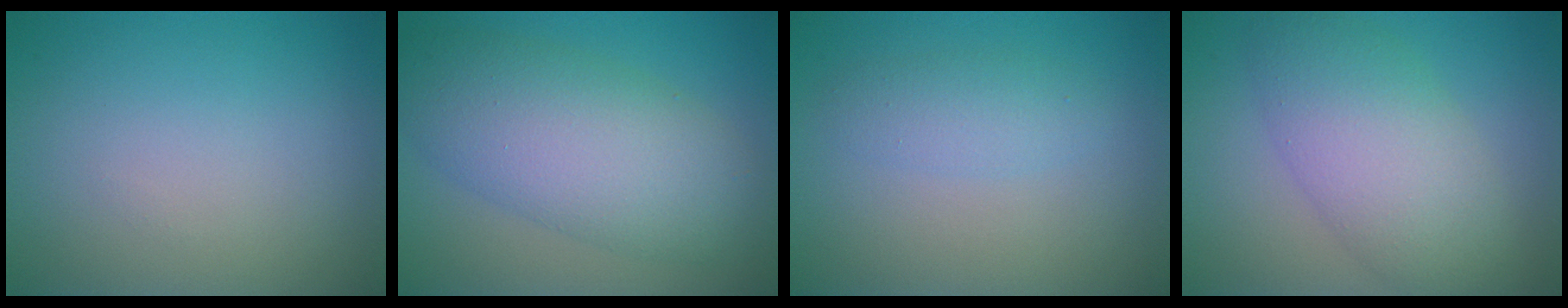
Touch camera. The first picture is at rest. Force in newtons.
{"total": 8.5, "press": 8.5, "slide": 0.1}
{"total": 1.0, "press": 1.0, "slide": 0.0}
{"total": 6.9, "press": 6.9, "slide": 0.3}